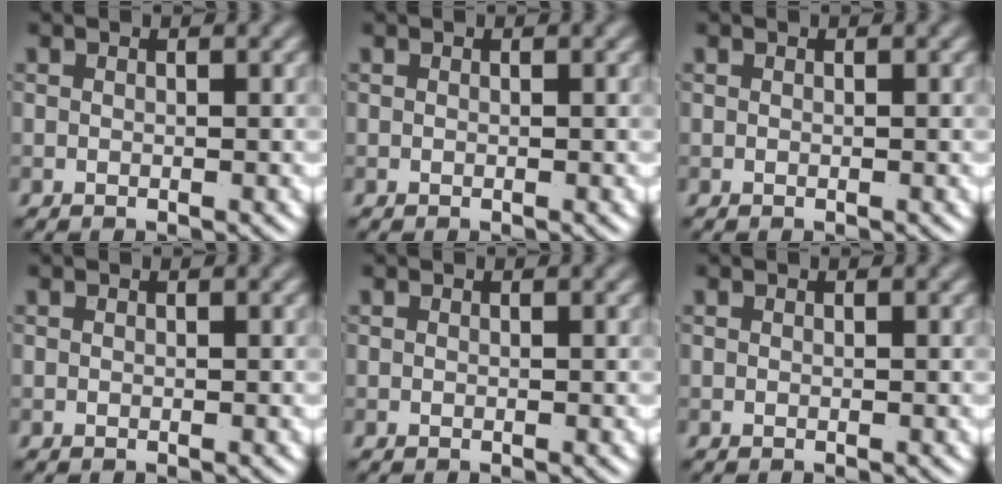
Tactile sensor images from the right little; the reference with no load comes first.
{"total": 0.0}
{"total": 0.0}
{"total": 0.0}
{"total": 0.0}
{"total": 0.0}